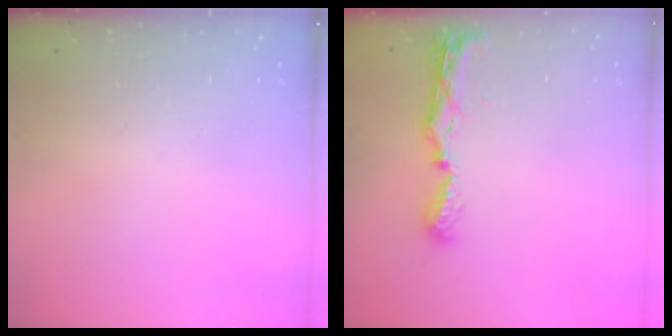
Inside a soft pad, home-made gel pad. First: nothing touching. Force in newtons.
{"total": 8.7, "press": 8.7, "slide": 0.3}